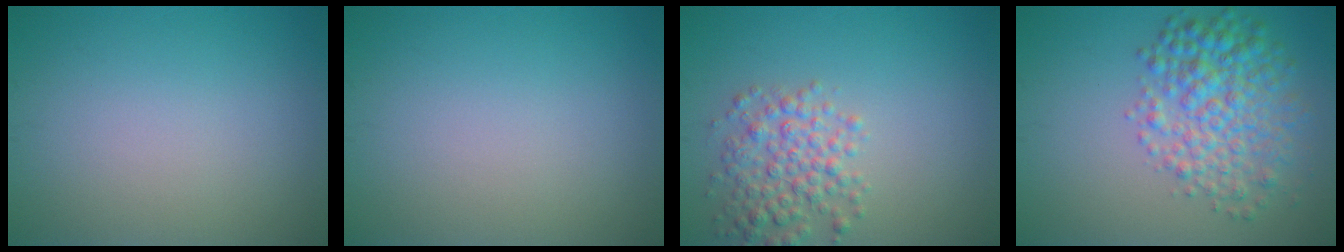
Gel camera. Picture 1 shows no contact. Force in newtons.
{"total": 0.0}
{"total": 3.9, "press": 3.9, "slide": 0.1}
{"total": 5.8, "press": 5.8, "slide": 0.1}